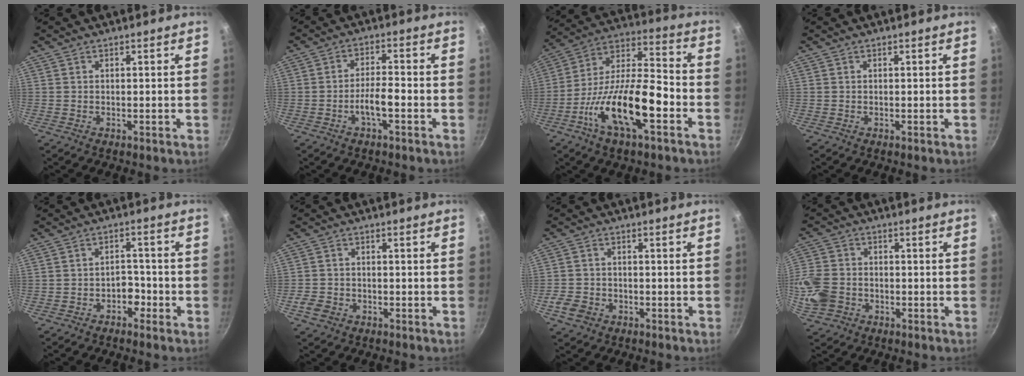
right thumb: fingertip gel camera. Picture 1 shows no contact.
{"total": 5.0, "force": [-2.2, 1.4, 4.2], "torque": [-0.076, 0.025, -0.042]}
{"total": 19.0, "force": [-7.4, 7.1, 16.0], "torque": [-0.269, 0.046, -0.142]}
{"total": 0.0}
{"total": 3.3, "force": [-1.9, 2.1, 1.5], "torque": [0.002, 0.026, -0.030]}
{"total": 3.7, "force": [-1.8, 2.8, 1.6], "torque": [-0.033, 0.015, -0.033]}
{"total": 4.5, "force": [-2.1, 3.4, 2.0], "torque": [-0.041, 0.020, -0.040]}
{"total": 12.3, "force": [-3.3, 10.0, 6.3], "torque": [-0.153, 0.031, -0.073]}